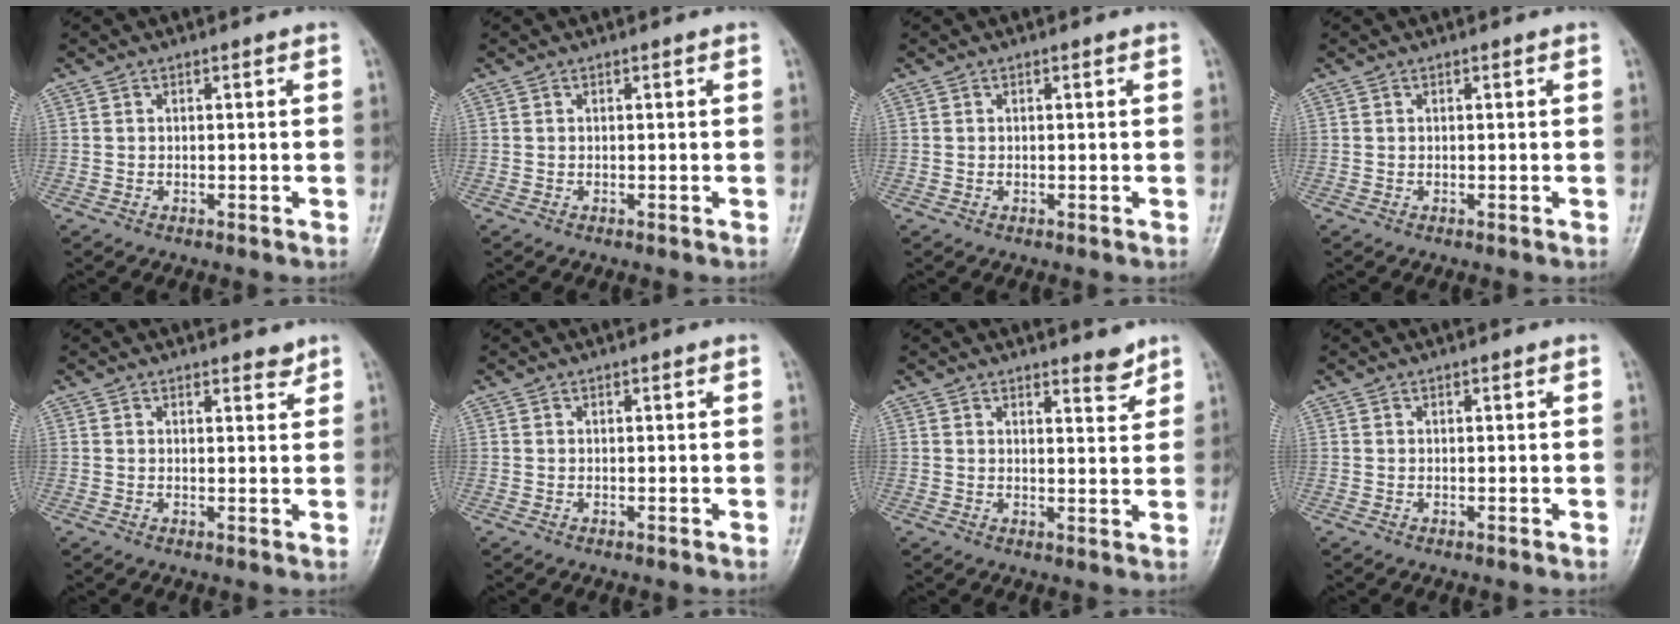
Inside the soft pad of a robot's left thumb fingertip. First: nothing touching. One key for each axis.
{"total": 0.0}
{"total": 0.5, "fx": 0.1, "fy": 0.2, "fz": 0.5, "tx": -0.006, "ty": 0.003, "tz": 0.004}
{"total": 0.0}
{"total": 1.9, "fx": 1.6, "fy": 0.7, "fz": 0.8, "tx": 0.000, "ty": -0.012, "tz": 0.020}
{"total": 0.0}
{"total": 3.3, "fx": 2.7, "fy": 1.0, "fz": 1.6, "tx": -0.011, "ty": -0.023, "tz": 0.038}
{"total": 0.0}